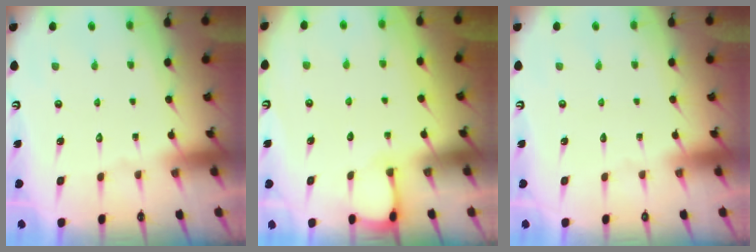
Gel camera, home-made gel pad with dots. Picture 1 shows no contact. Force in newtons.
{"total": 3.6, "press": 3.6, "slide": 0.3}
{"total": 0.0}